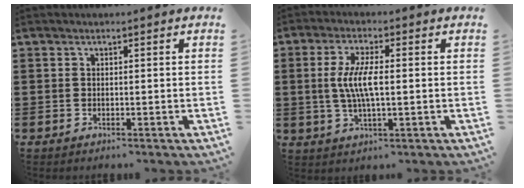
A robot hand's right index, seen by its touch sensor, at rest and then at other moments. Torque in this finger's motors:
{"motor_torque": [1.39, -0.43, 0.67, 0.21]}